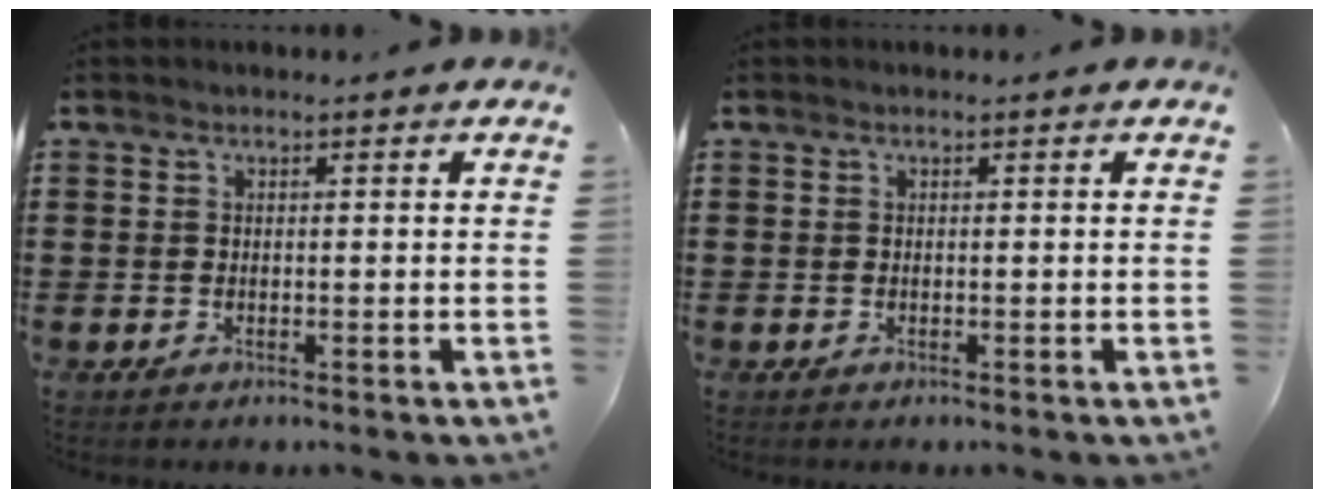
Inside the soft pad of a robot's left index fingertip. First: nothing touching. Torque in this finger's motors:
{"motor_torque": [0.00, 0.00, -0.01, 0.01]}